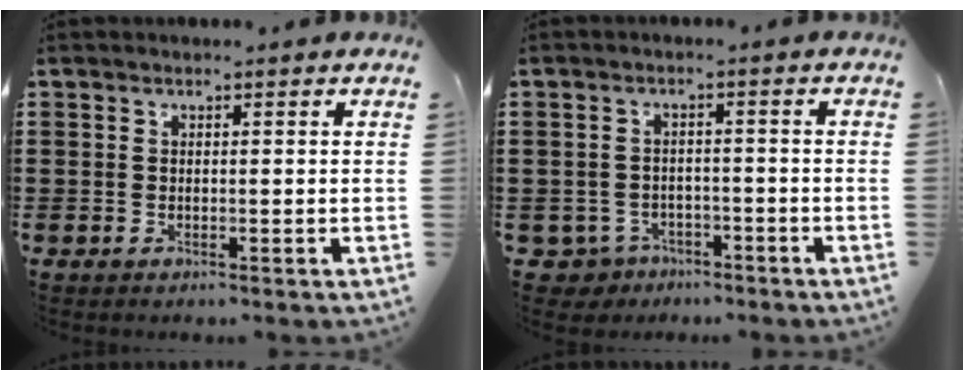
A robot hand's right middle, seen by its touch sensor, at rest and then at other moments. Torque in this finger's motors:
{"motor_torque": [0.98, 1.02, -0.02, -0.02]}